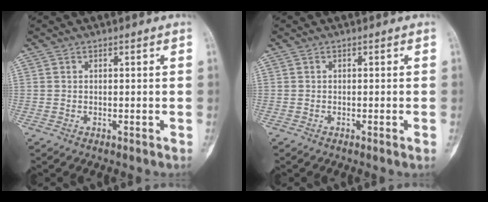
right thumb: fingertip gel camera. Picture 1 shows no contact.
{"total": 0.8, "force": [-0.3, -0.2, 0.7], "torque": [-0.013, -0.002, -0.004]}